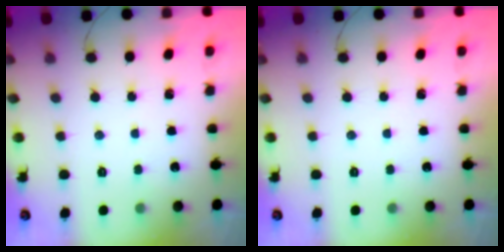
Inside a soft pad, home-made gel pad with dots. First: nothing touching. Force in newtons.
{"total": 0.0}